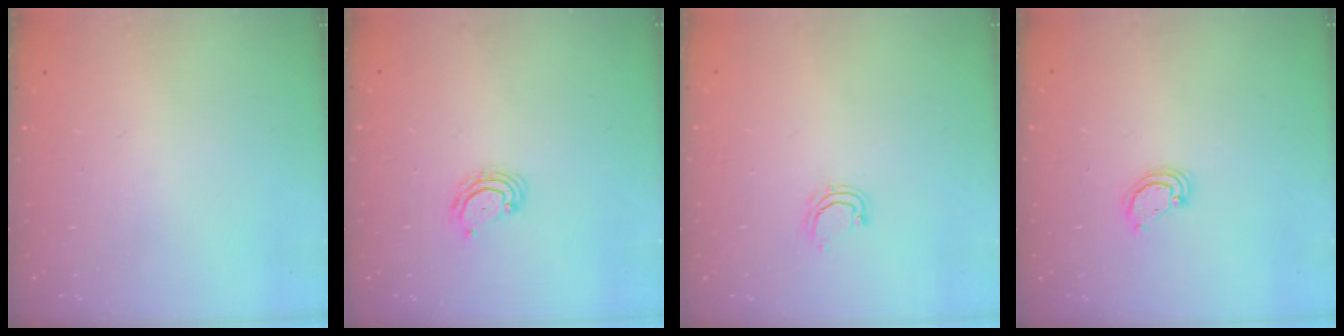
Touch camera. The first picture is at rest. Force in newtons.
{"total": 4.1, "press": 4.1, "slide": 0.4}
{"total": 4.9, "press": 4.8, "slide": 0.9}
{"total": 2.6, "press": 2.6, "slide": 0.3}